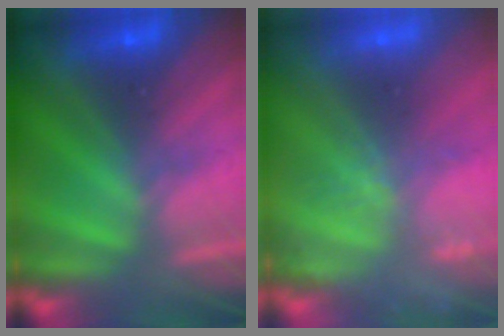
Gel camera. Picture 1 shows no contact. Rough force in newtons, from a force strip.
{"total": 2.0}